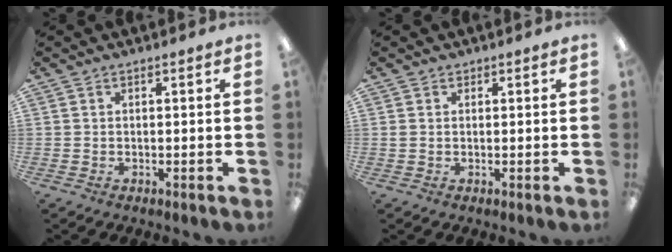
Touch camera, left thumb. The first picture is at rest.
{"total": 0.9, "force": [0.4, 0.7, 0.4], "torque": [-0.009, 0.004, 0.007]}